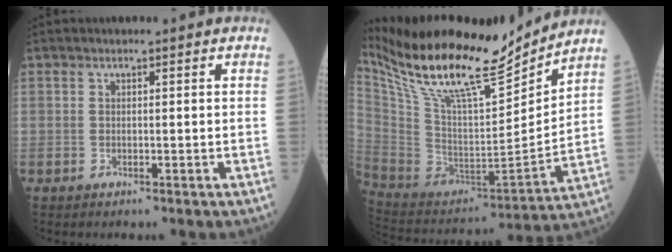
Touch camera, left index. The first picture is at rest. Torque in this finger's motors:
{"motor_torque": [1.00, -1.13, 0.34, 0.10]}